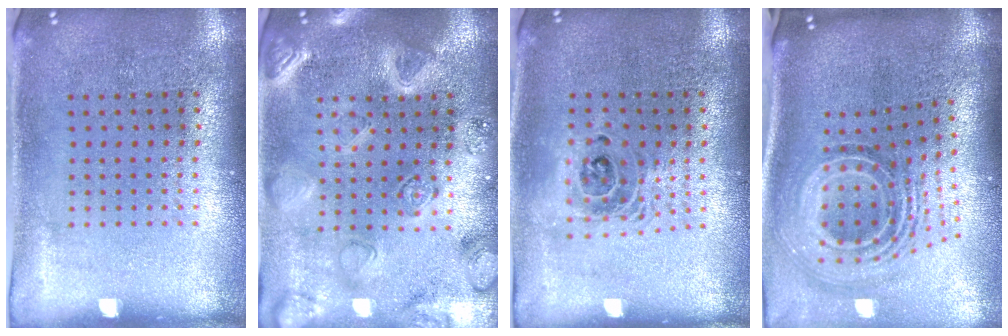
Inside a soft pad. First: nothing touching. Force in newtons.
{"total": 3.0, "press": 2.9, "slide": 0.8}
{"total": 1.6, "press": 1.3, "slide": 0.9}
{"total": 2.3, "press": 1.5, "slide": 1.7}